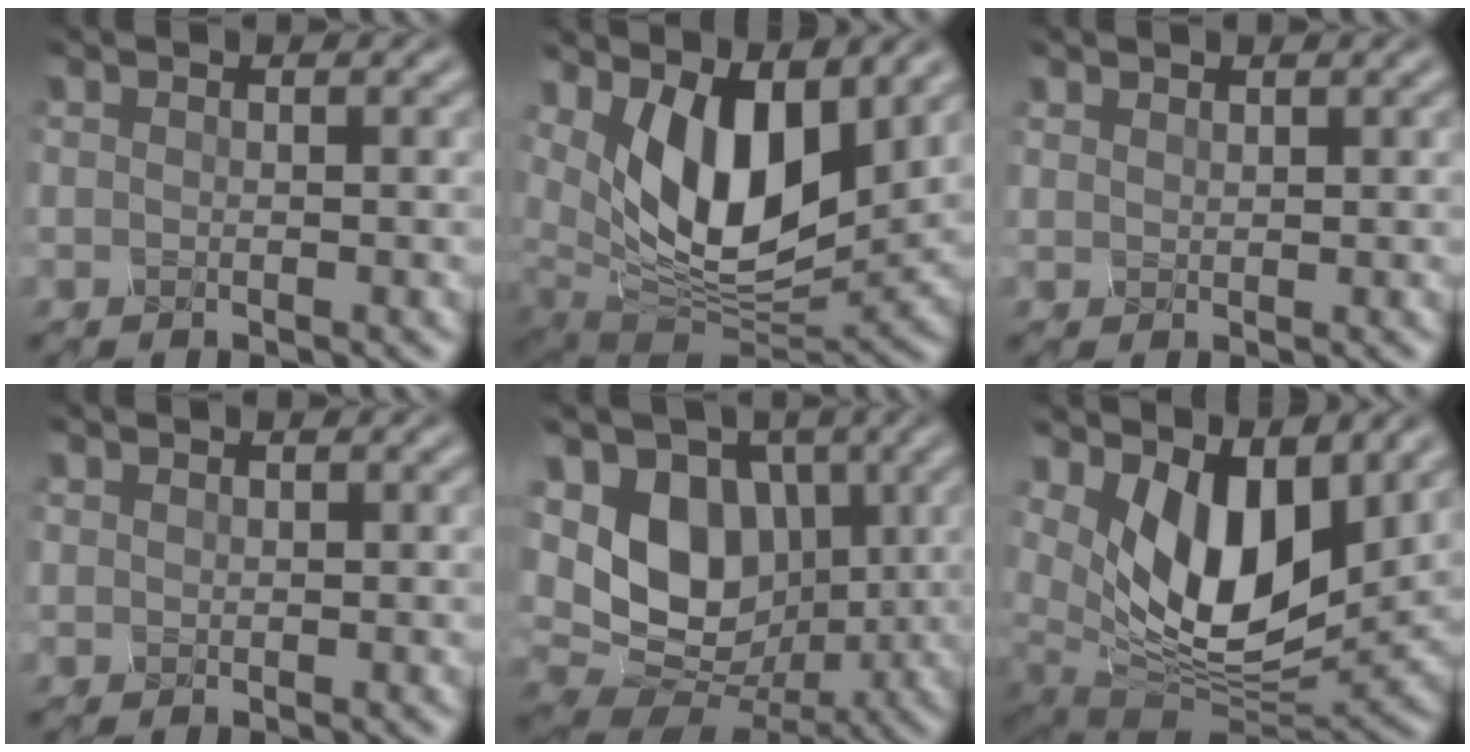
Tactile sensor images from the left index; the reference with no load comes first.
{"total": 9.5, "force": [2.9, 4.7, 7.7], "torque": [-0.138, -0.020, 0.065]}
{"total": 0.8, "force": [0.4, -0.4, -0.6], "torque": [0.007, 0.000, 0.020]}
{"total": 0.8, "force": [0.1, -0.4, -0.7], "torque": [0.007, 0.002, 0.016]}
{"total": 8.6, "force": [0.9, 6.8, 5.3], "torque": [-0.111, -0.009, 0.018]}
{"total": 9.3, "force": [3.1, 4.7, 7.4], "torque": [-0.133, -0.024, 0.065]}